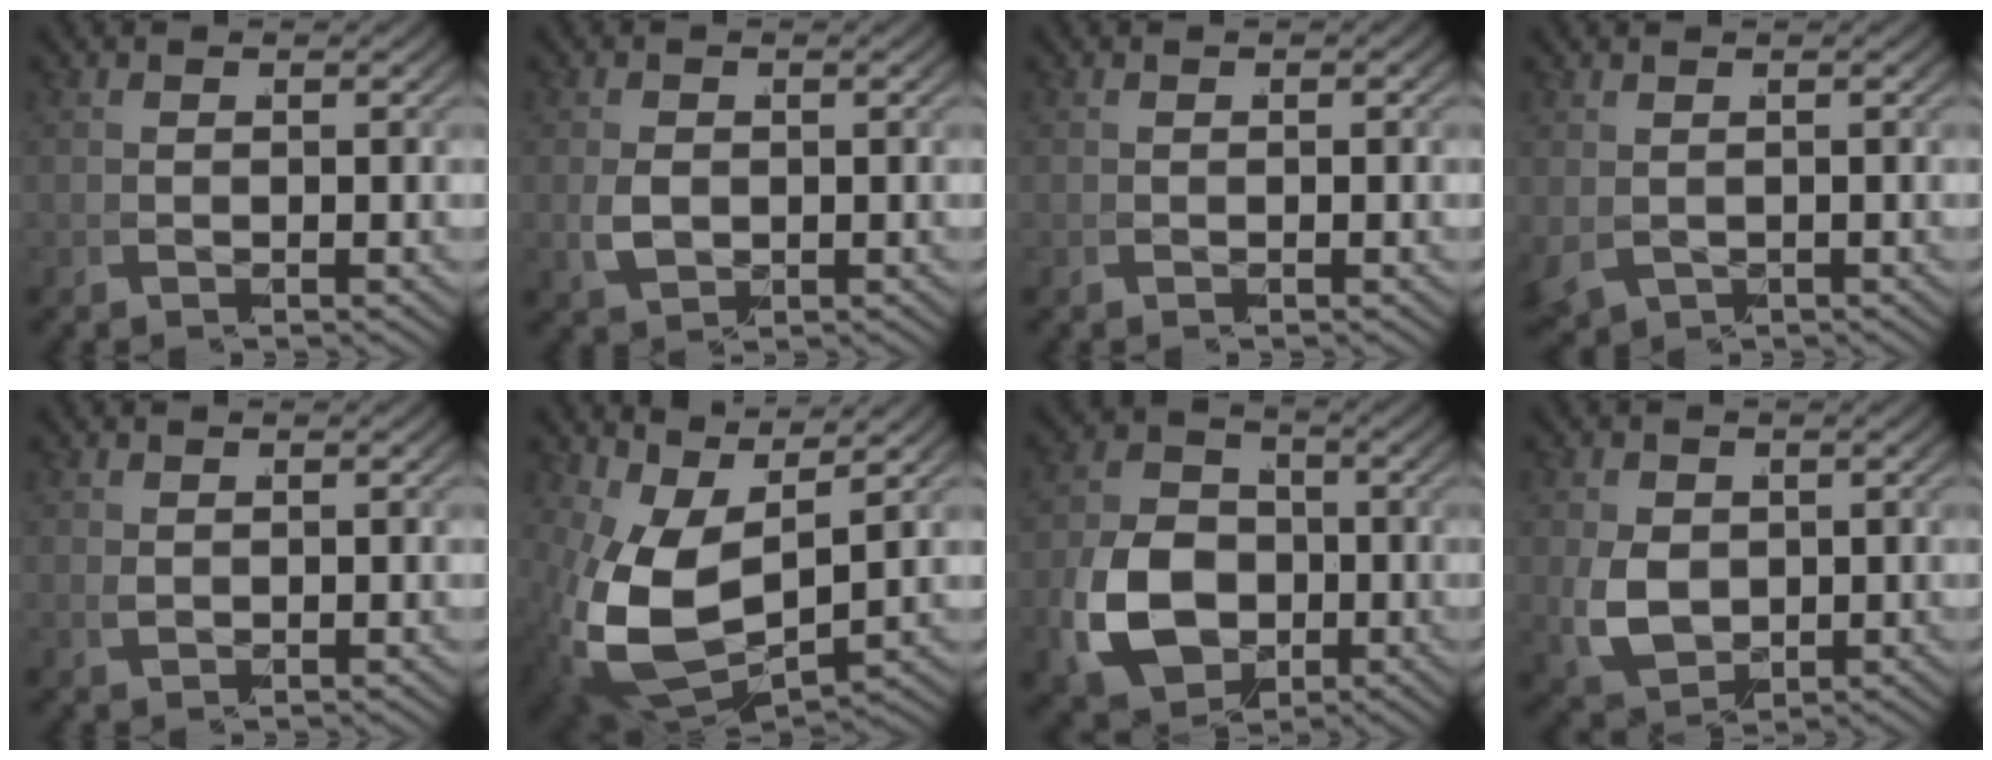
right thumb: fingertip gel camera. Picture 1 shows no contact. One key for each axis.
{"total": 2.7, "fx": 0.1, "fy": 2.0, "fz": 1.8, "tx": -0.050, "ty": -0.013, "tz": 0.017}
{"total": 0.0}
{"total": 2.5, "fx": -0.4, "fy": 2.1, "fz": 1.2, "tx": -0.042, "ty": -0.022, "tz": 0.014}
{"total": 0.9, "fx": 0.6, "fy": 0.4, "fz": 0.5, "tx": -0.018, "ty": -0.004, "tz": 0.019}
{"total": 10.7, "fx": 0.1, "fy": 6.7, "fz": 8.4, "tx": -0.221, "ty": -0.061, "tz": 0.036}
{"total": 11.2, "fx": -2.1, "fy": 8.7, "fz": 6.7, "tx": -0.150, "ty": -0.038, "tz": -0.019}
{"total": 6.1, "fx": 0.1, "fy": 4.6, "fz": 4.0, "tx": -0.102, "ty": -0.037, "tz": 0.029}